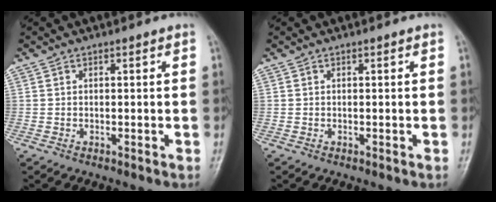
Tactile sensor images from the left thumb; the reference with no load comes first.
{"total": 0.0}